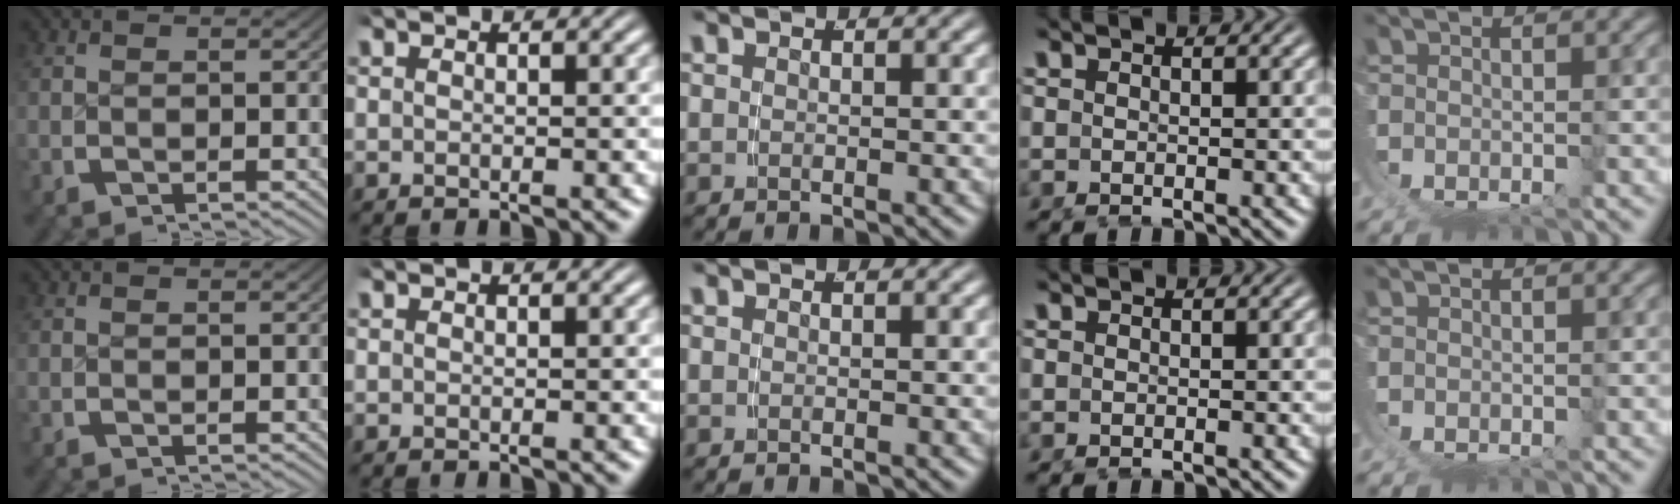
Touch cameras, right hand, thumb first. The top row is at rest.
{}